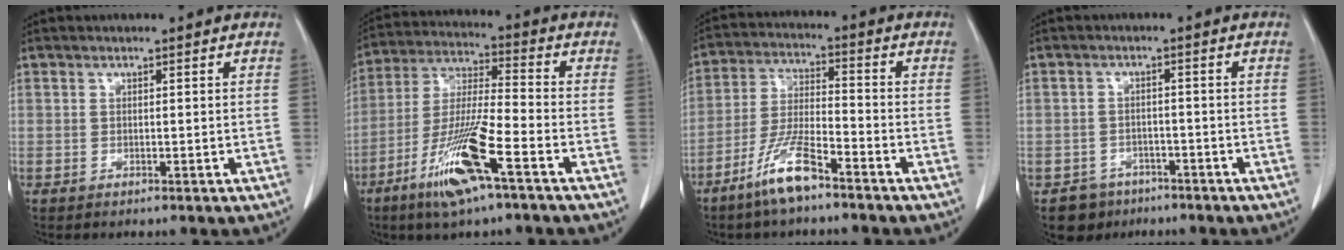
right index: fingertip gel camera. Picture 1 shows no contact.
{"total": 13.7, "force": [-7.3, 1.1, 11.6], "torque": [-0.237, -0.021, -0.137]}
{"total": 8.8, "force": [-6.1, 1.3, 6.3], "torque": [-0.130, -0.013, -0.119]}
{"total": 4.3, "force": [-2.8, 3.2, -0.1], "torque": [0.008, 0.011, -0.039]}